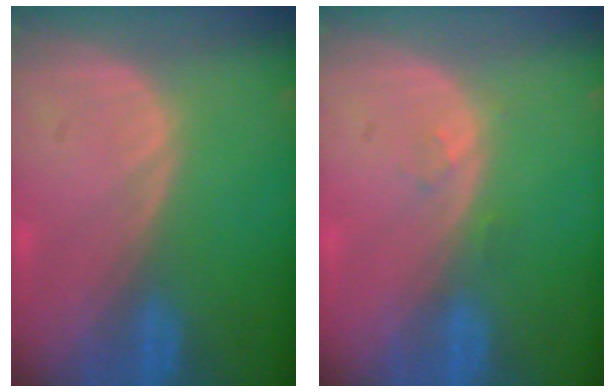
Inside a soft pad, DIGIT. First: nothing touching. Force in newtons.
{"total": 1.1, "press": 1.0, "slide": 0.1}